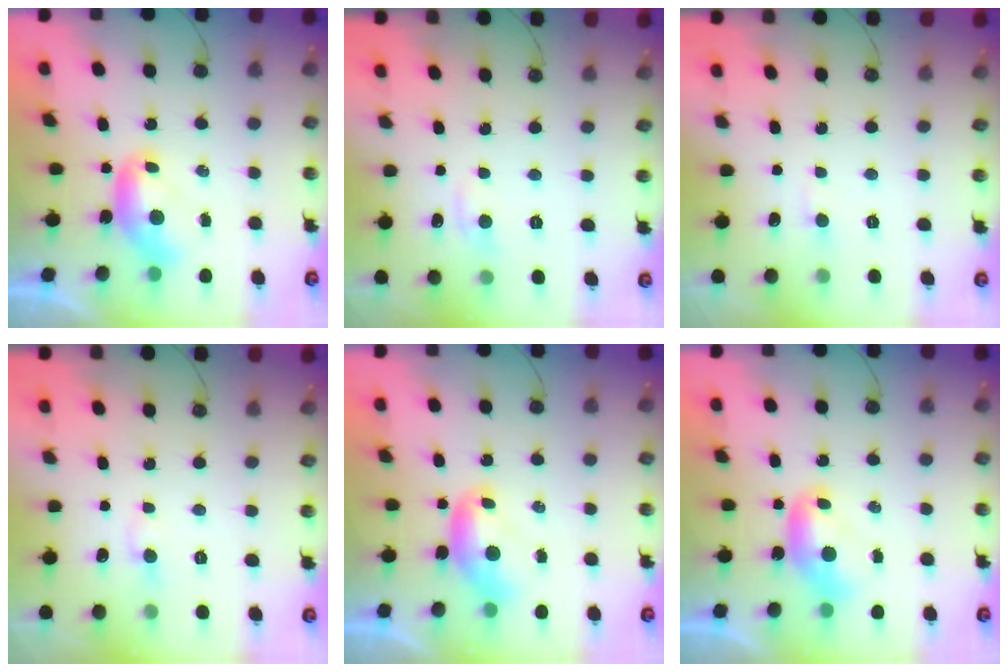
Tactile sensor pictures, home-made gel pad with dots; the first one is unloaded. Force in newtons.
{"total": 1.1, "press": 0.7, "slide": 0.8}
{"total": 1.9, "press": 1.8, "slide": 0.4}
{"total": 1.5, "press": 1.4, "slide": 0.7}
{"total": 0.0}
{"total": 0.0}